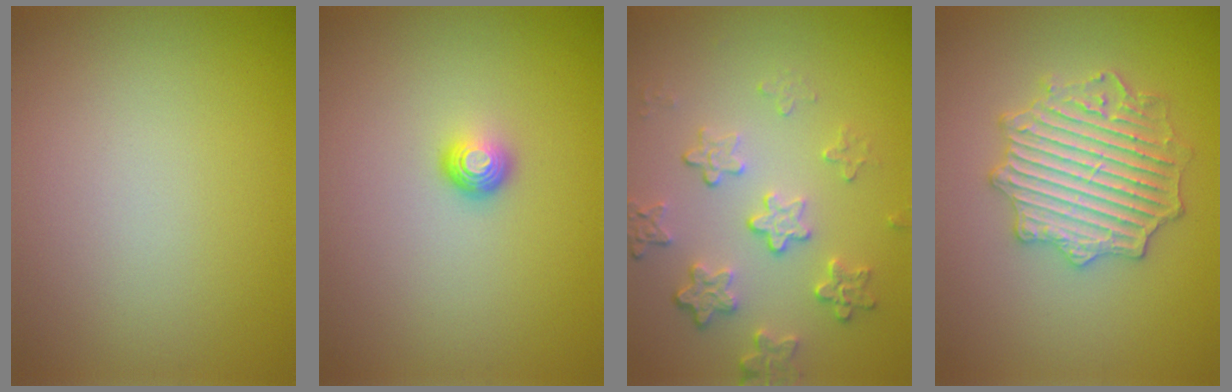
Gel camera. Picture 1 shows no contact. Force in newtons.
{"total": 1.6, "press": 1.0, "slide": 1.2}
{"total": 4.2, "press": 3.1, "slide": 2.9}
{"total": 4.7, "press": 4.6, "slide": 0.9}